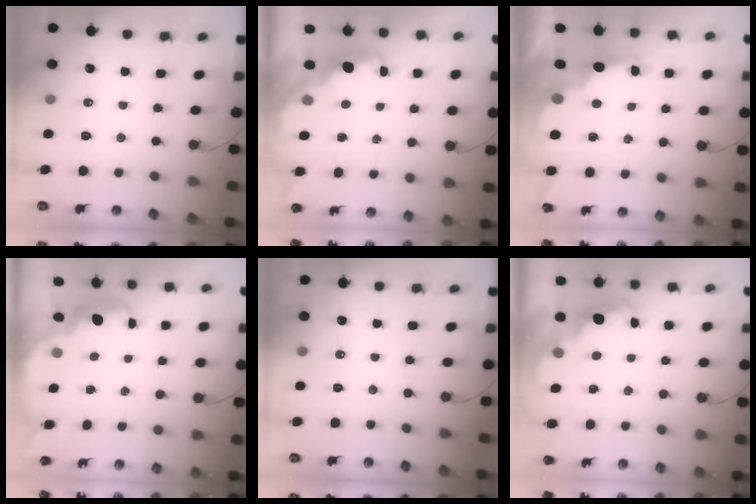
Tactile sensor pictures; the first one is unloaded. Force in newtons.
{"total": 2.3, "press": 2.1, "slide": 0.8}
{"total": 2.9, "press": 2.8, "slide": 0.9}
{"total": 2.2, "press": 2.2, "slide": 0.6}
{"total": 0.0}
{"total": 2.3, "press": 2.2, "slide": 0.6}